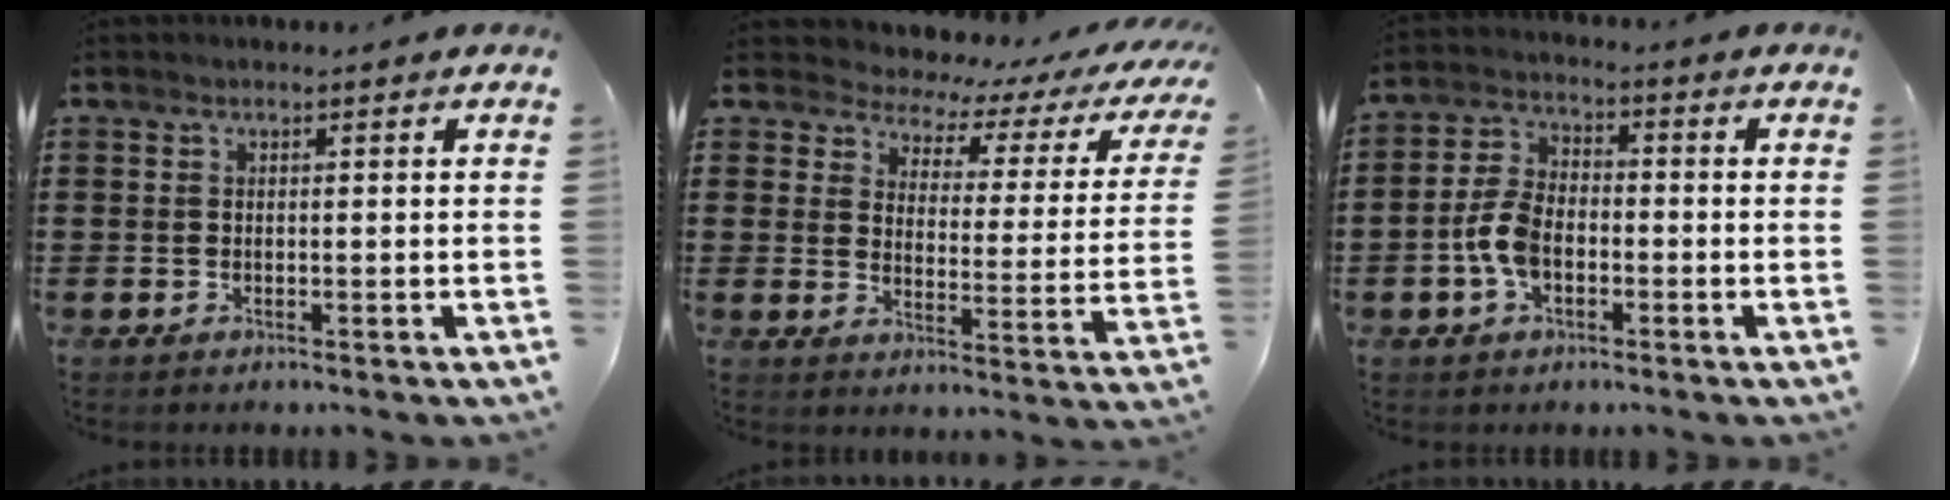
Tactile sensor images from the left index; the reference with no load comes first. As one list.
[{"total": 3.5, "force": [3.0, 1.5, 0.8], "torque": [-0.033, -0.027, 0.042]}, {"total": 6.2, "force": [-1.8, 3.7, 4.7], "torque": [-0.122, -0.001, -0.042]}]